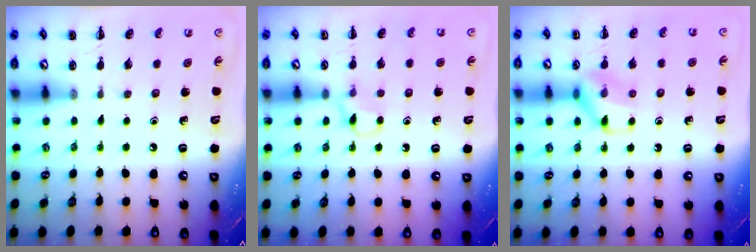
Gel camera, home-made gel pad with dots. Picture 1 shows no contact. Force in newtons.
{"total": 4.8, "press": 4.6, "slide": 1.6}
{"total": 10.2, "press": 10.2, "slide": 0.8}